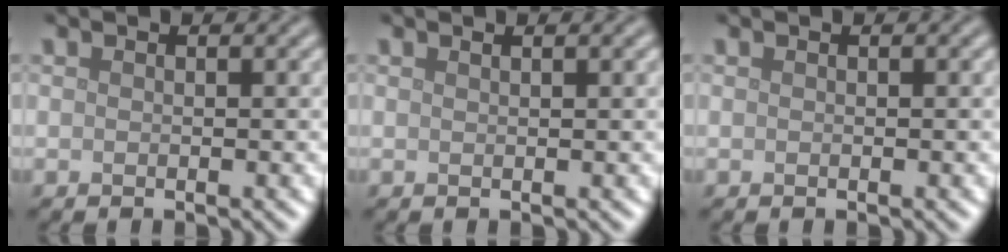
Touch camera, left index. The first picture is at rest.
{"total": 1.3, "force": [0.8, 0.5, 1.0], "torque": [-0.009, 0.001, 0.006]}
{"total": 0.0}